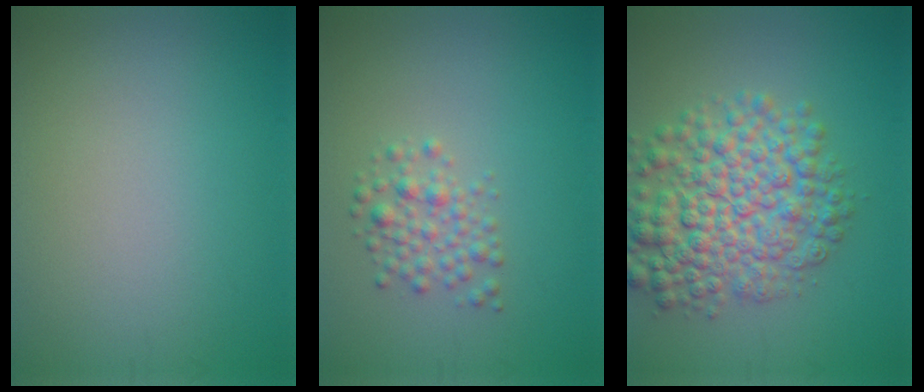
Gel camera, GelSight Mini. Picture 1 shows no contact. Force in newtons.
{"total": 2.3, "press": 2.3, "slide": 0.1}
{"total": 8.1, "press": 8.1, "slide": 0.2}